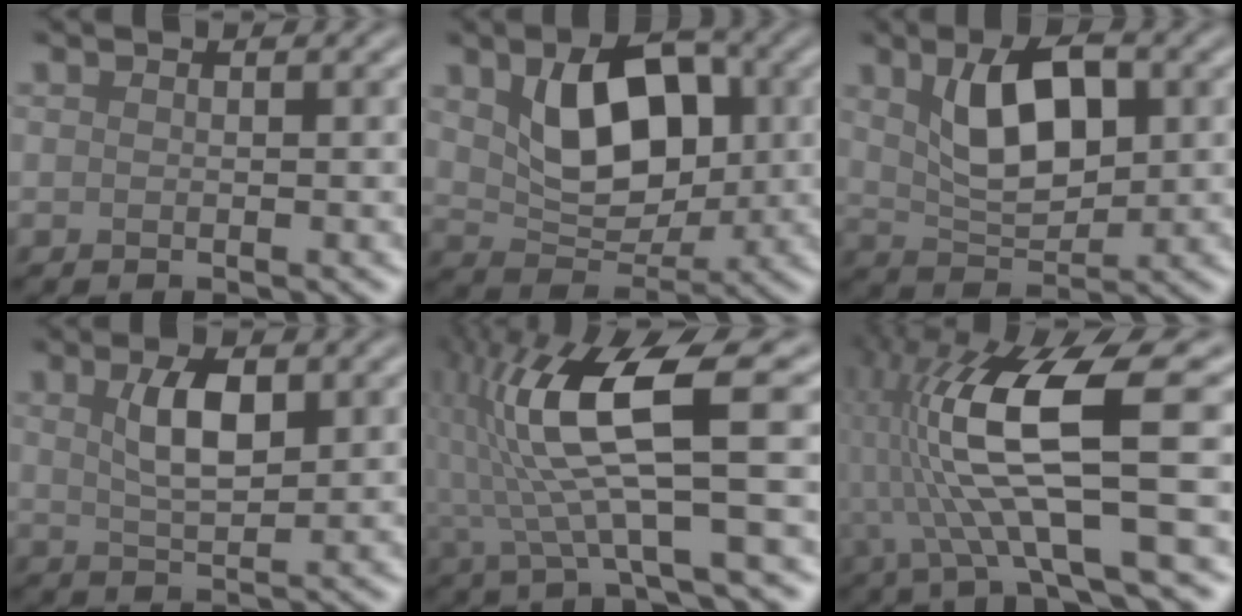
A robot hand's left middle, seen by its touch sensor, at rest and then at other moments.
{"total": 8.3, "force": [1.6, 5.3, 6.2], "torque": [-0.111, -0.004, 0.033]}
{"total": 6.8, "force": [1.7, 3.5, 5.5], "torque": [-0.102, 0.004, 0.032]}
{"total": 4.1, "force": [1.3, 1.7, 3.5], "torque": [-0.070, 0.004, 0.026]}
{"total": 10.0, "force": [1.0, 2.1, 9.7], "torque": [-0.193, 0.010, 0.022]}
{"total": 11.9, "force": [0.5, 2.8, 11.5], "torque": [-0.232, 0.006, 0.012]}